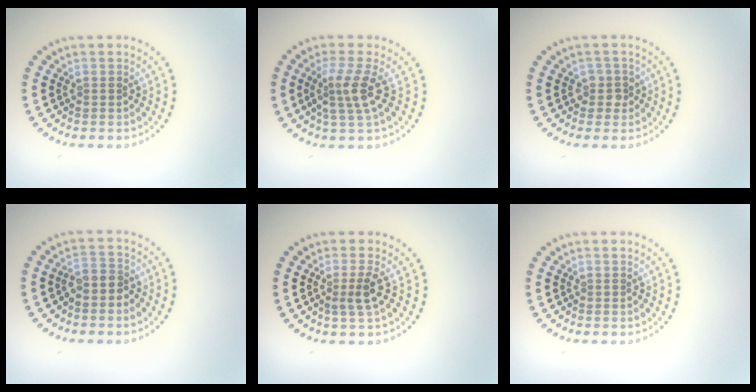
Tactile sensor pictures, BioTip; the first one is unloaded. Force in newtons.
{"total": 3.0, "press": 2.4, "slide": 1.8}
{"total": 1.4, "press": 1.1, "slide": 0.8}
{"total": 2.0, "press": 1.7, "slide": 1.1}
{"total": 2.0, "press": 1.5, "slide": 1.3}
{"total": 0.0}